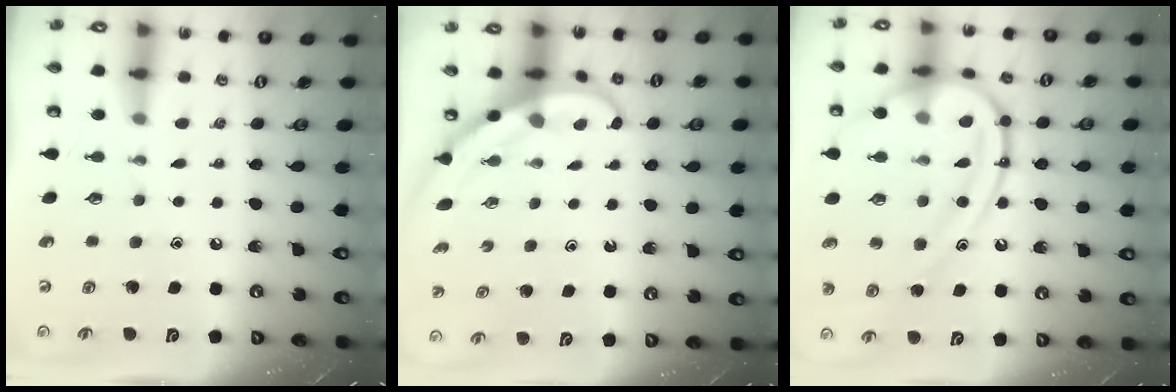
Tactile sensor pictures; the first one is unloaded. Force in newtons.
{"total": 3.7, "press": 3.7, "slide": 0.4}
{"total": 19.3, "press": 19.2, "slide": 1.8}